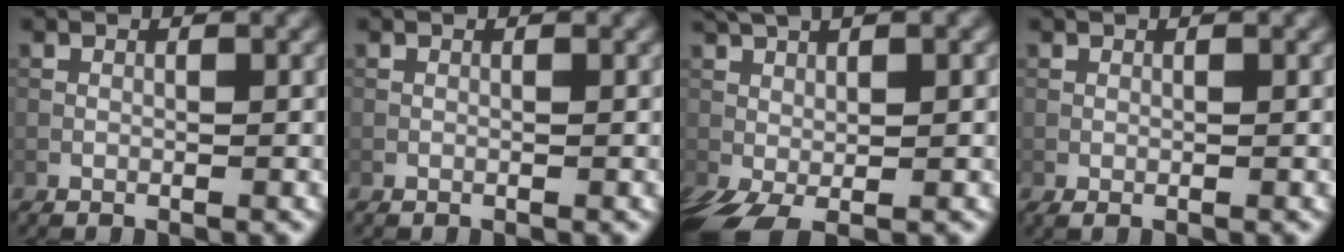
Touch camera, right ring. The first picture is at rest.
{"total": 0.0}
{"total": 7.1, "force": [-0.2, 2.9, 6.5], "torque": [-0.130, 0.005, -0.002]}
{"total": 0.7, "force": [0.0, 0.1, 0.7], "torque": [-0.015, 0.001, 0.000]}